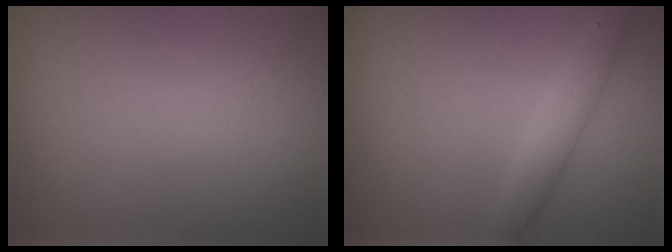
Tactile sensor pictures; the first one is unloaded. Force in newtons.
{"total": 2.3, "press": 2.3, "slide": 0.1}